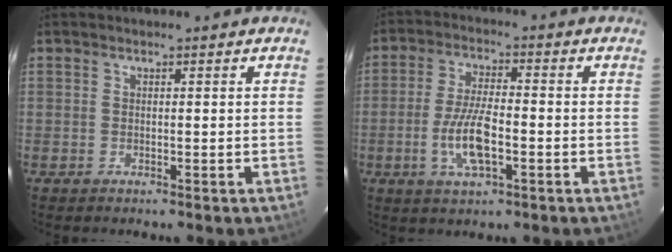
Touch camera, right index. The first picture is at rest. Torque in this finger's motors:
{"motor_torque": [1.73, -0.31, 0.80, 0.10]}